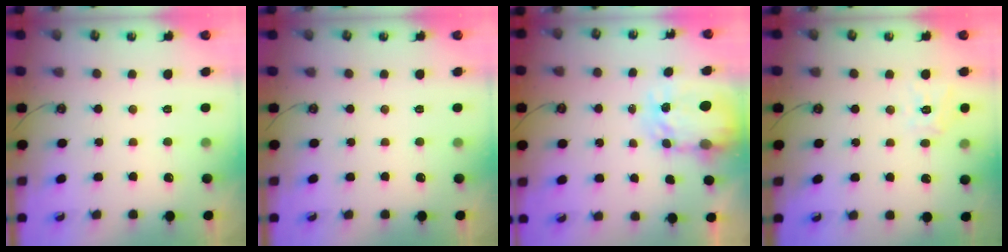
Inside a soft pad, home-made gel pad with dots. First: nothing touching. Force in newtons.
{"total": 0.0}
{"total": 5.5, "press": 5.4, "slide": 0.6}
{"total": 10.3, "press": 10.3, "slide": 1.0}